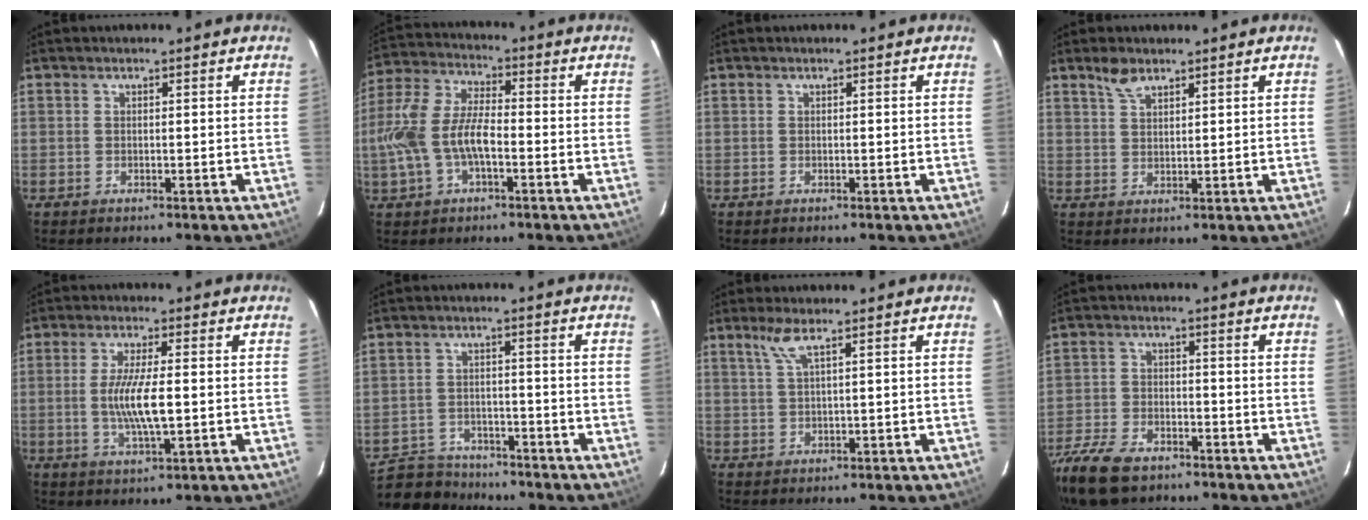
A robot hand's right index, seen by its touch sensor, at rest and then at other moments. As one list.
[{"total": 12.5, "force": [-2.8, 6.0, 10.5], "torque": [-0.229, 0.010, -0.054]}, {"total": 0.0}, {"total": 3.6, "force": [2.7, 1.5, 1.8], "torque": [-0.033, 0.006, 0.052]}, {"total": 8.1, "force": [-0.6, 1.4, 8.0], "torque": [-0.151, -0.008, -0.010]}, {"total": 9.5, "force": [-8.2, 4.6, 1.7], "torque": [-0.061, 0.014, -0.125]}, {"total": 3.0, "force": [1.8, -0.3, 2.4], "torque": [-0.052, 0.000, 0.041]}, {"total": 14.2, "force": [-9.9, 7.4, 7.0], "torque": [-0.189, -0.017, -0.191]}]